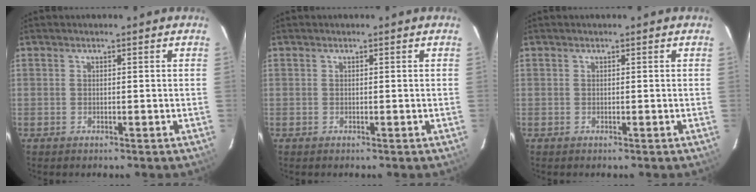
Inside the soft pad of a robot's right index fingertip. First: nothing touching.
{"total": 0.0}
{"total": 0.0}